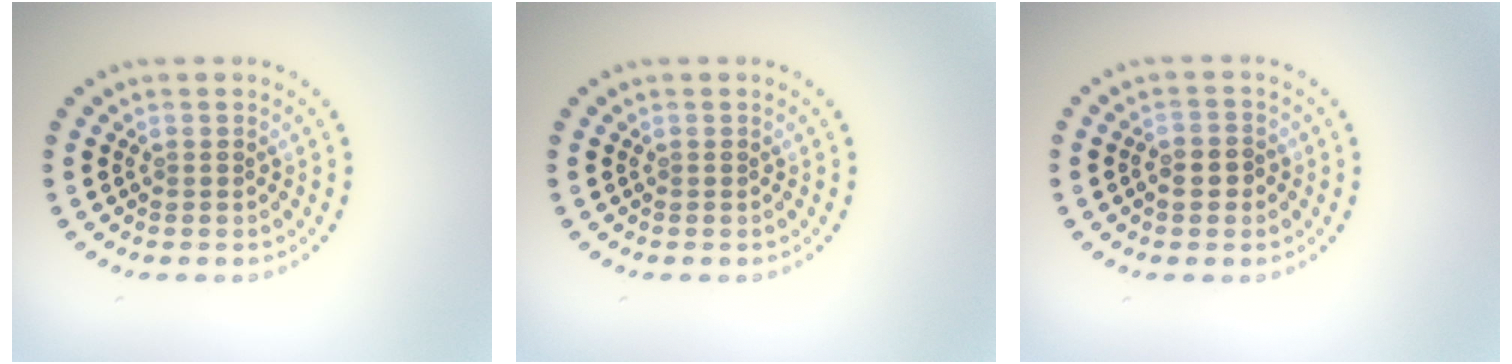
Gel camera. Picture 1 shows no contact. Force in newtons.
{"total": 0.0}
{"total": 1.7, "press": 1.6, "slide": 0.5}